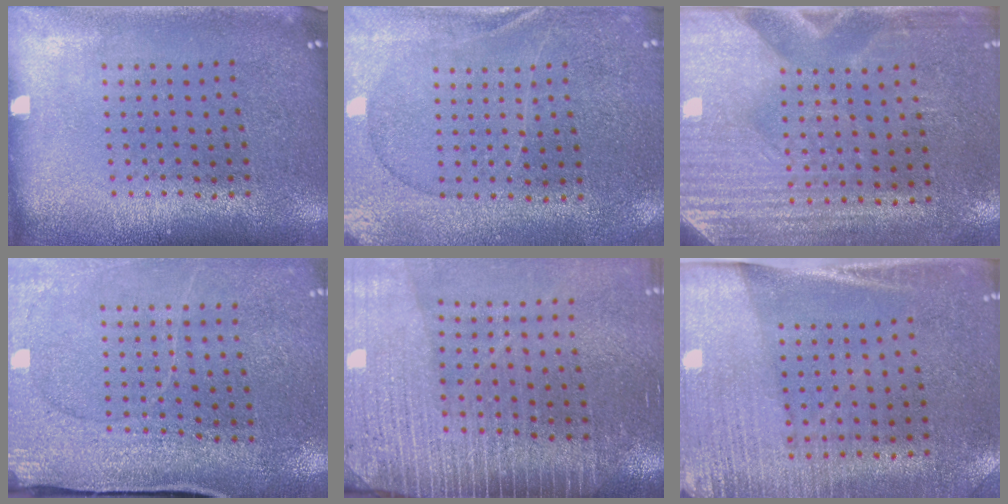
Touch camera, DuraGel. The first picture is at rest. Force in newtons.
{"total": 0.5, "press": 0.4, "slide": 0.4}
{"total": 3.0, "press": 2.6, "slide": 1.5}
{"total": 2.9, "press": 2.9, "slide": 0.4}
{"total": 3.7, "press": 3.3, "slide": 1.6}
{"total": 2.7, "press": 2.4, "slide": 1.2}